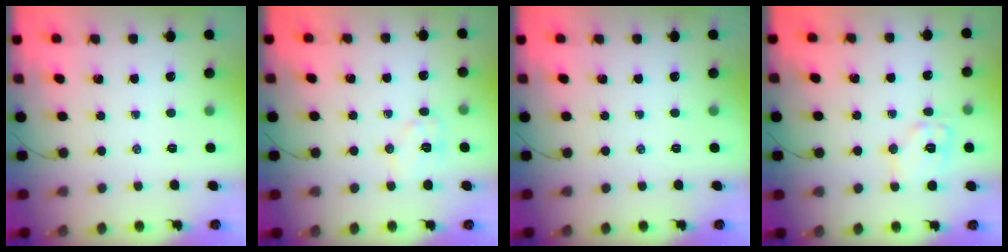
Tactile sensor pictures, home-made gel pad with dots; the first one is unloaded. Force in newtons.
{"total": 7.2, "press": 7.2, "slide": 0.8}
{"total": 0.0}
{"total": 9.8, "press": 9.8, "slide": 0.4}